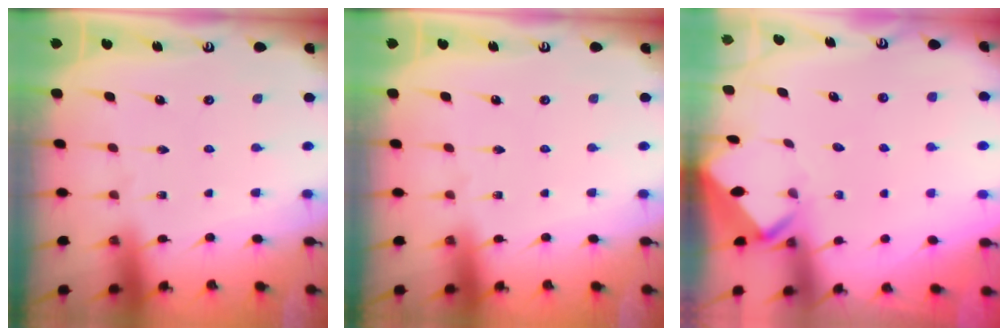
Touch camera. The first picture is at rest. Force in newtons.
{"total": 0.0}
{"total": 3.3, "press": 3.3, "slide": 0.1}